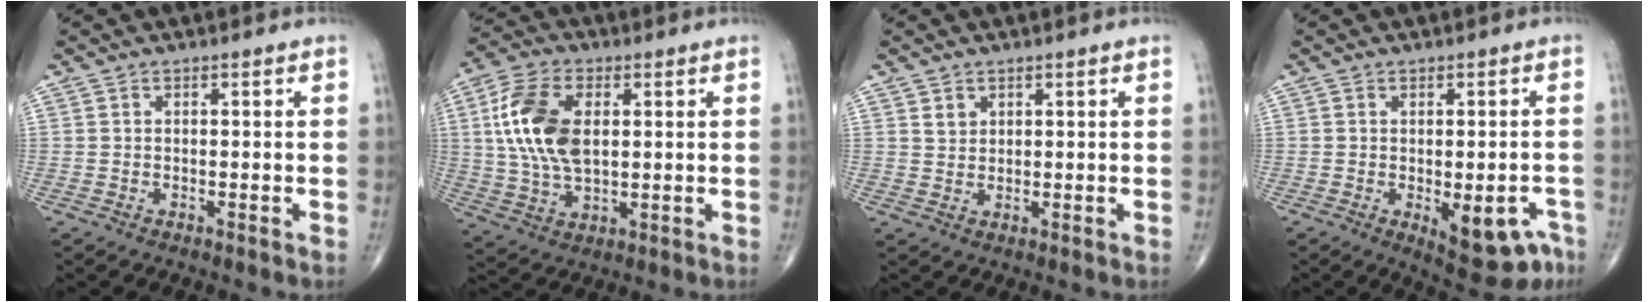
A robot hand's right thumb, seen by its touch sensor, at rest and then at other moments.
{"total": 14.0, "force": [2.4, 7.8, 11.3], "torque": [-0.229, 0.002, 0.046]}
{"total": 1.9, "force": [1.1, 1.4, 0.7], "torque": [-0.001, -0.008, 0.020]}
{"total": 10.3, "force": [-4.2, 4.6, 8.2], "torque": [-0.077, 0.010, -0.045]}